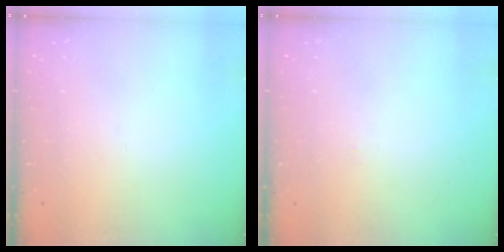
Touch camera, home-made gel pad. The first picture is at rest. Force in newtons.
{"total": 3.5, "press": 3.5, "slide": 0.4}